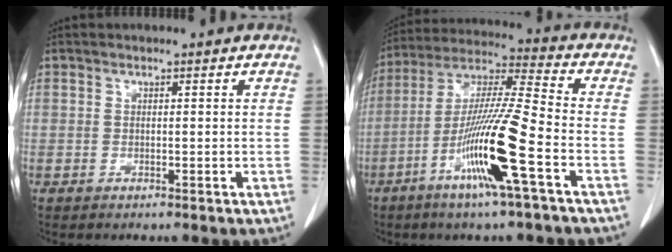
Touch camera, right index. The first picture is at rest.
{"total": 15.2, "force": [-6.3, -0.4, 13.8], "torque": [-0.274, -0.010, -0.121]}